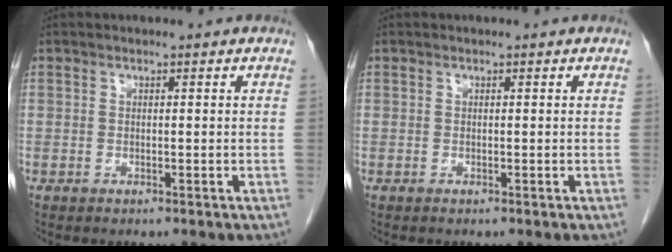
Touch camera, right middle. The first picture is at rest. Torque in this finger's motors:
{"motor_torque": [0.00, 0.00, 0.00, 0.00]}